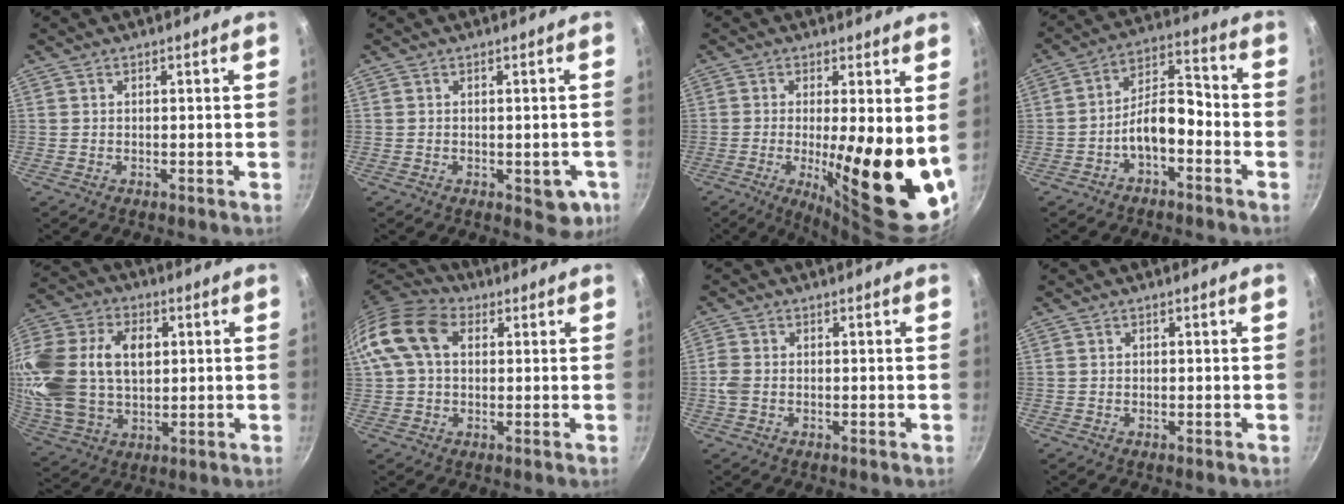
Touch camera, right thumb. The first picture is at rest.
{"total": 5.5, "force": [-1.7, 2.8, 4.5], "torque": [-0.033, 0.001, -0.017]}
{"total": 18.1, "force": [-0.9, 4.7, 17.5], "torque": [-0.234, -0.033, -0.007]}
{"total": 9.1, "force": [-4.0, 4.5, 6.9], "torque": [-0.097, 0.057, -0.075]}
{"total": 24.1, "force": [4.0, 16.5, 17.2], "torque": [-0.364, 0.019, 0.077]}
{"total": 14.0, "force": [3.4, 9.6, 9.6], "torque": [-0.177, 0.025, 0.045]}
{"total": 2.6, "force": [-0.6, 1.9, 1.7], "torque": [-0.040, 0.004, -0.015]}
{"total": 0.0}